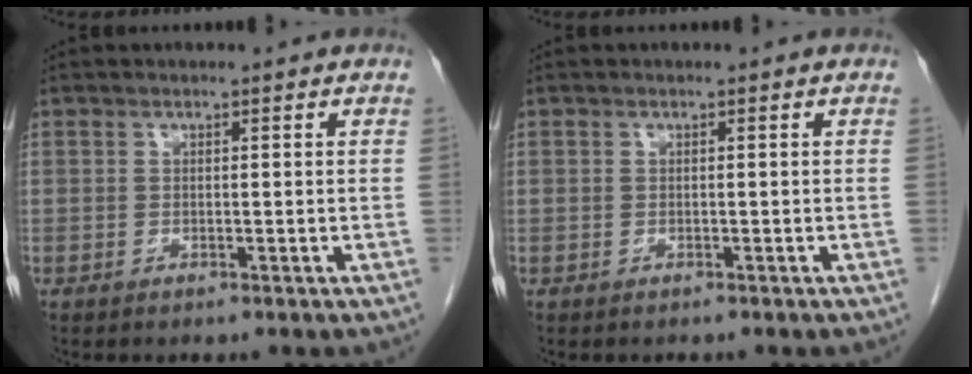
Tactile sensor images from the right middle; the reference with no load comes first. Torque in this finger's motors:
{"motor_torque": [-1.82, 0.31, -0.71, -0.13]}